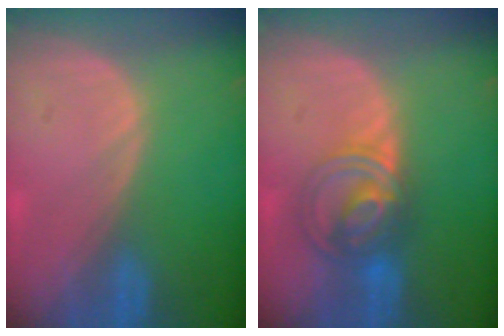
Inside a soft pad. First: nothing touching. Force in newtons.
{"total": 6.7, "press": 6.4, "slide": 2.0}